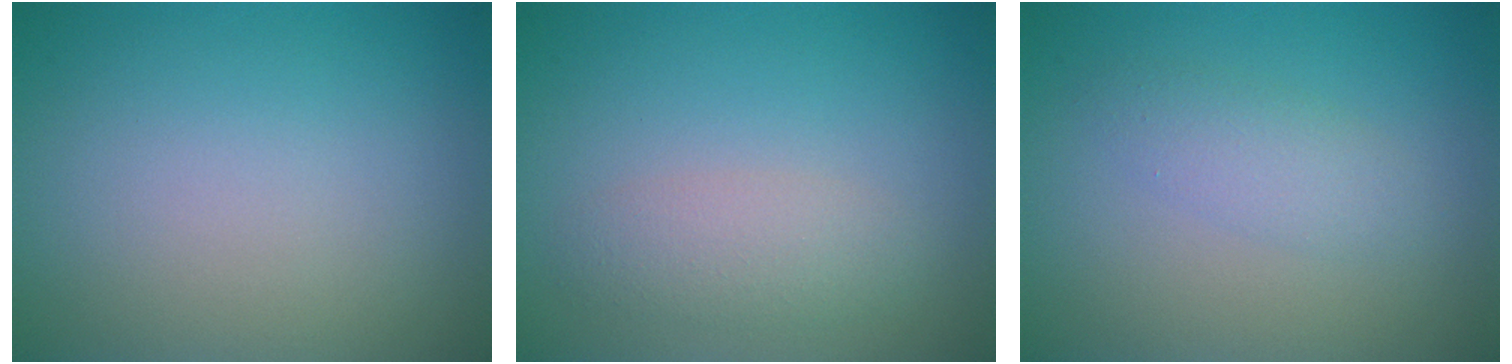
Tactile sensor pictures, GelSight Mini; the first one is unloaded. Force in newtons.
{"total": 2.2, "press": 2.2, "slide": 0.1}
{"total": 2.0, "press": 2.0, "slide": 0.1}